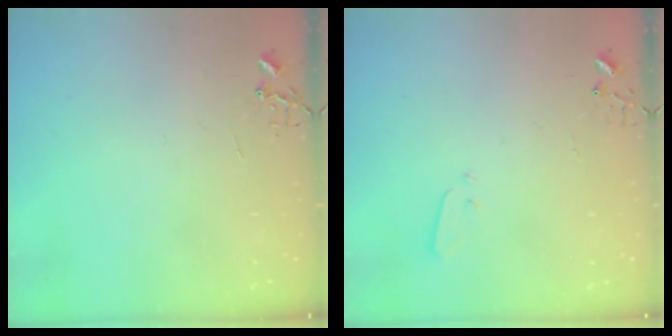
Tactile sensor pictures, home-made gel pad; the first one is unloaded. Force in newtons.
{"total": 2.9, "press": 2.9, "slide": 0.4}